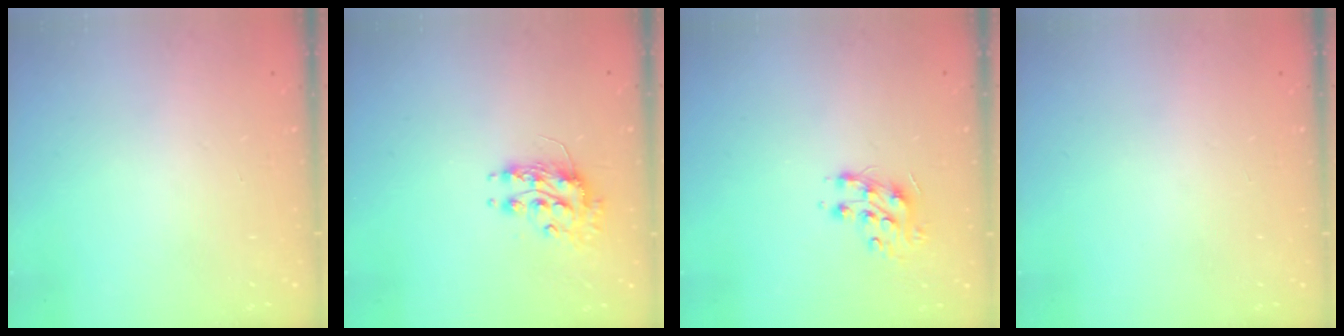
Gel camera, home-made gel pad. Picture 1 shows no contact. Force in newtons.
{"total": 8.5, "press": 8.5, "slide": 0.6}
{"total": 8.4, "press": 8.4, "slide": 0.2}
{"total": 0.0}